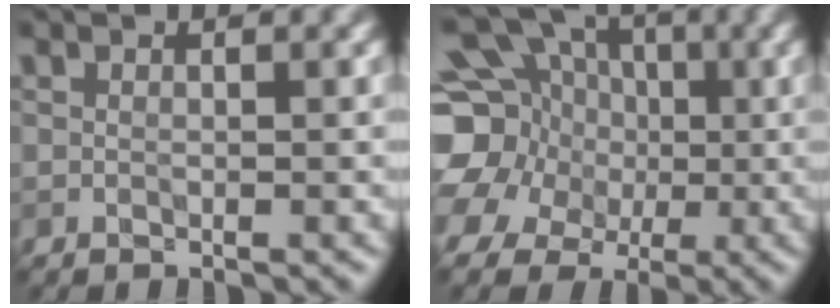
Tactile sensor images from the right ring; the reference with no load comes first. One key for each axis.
{"total": 16.3, "fx": 1.3, "fy": 14.8, "fz": 6.8, "tx": -0.177, "ty": 0.017, "tz": -0.009}